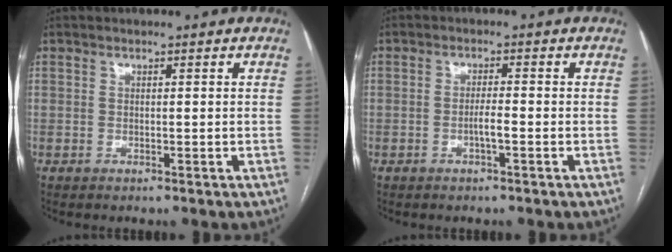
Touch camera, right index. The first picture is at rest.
{"total": 2.1, "force": [-0.8, 0.1, 2.0], "torque": [-0.034, 0.002, -0.015]}